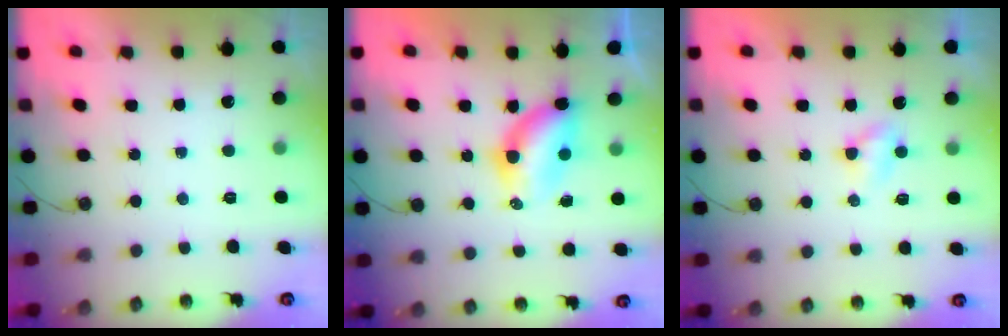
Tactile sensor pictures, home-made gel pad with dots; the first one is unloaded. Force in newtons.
{"total": 5.9, "press": 5.9, "slide": 0.5}
{"total": 2.8, "press": 2.8, "slide": 0.3}